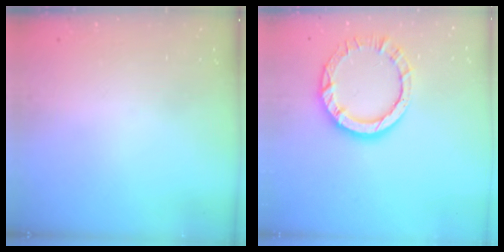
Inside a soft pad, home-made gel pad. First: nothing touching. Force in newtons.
{"total": 9.6, "press": 9.6, "slide": 0.5}